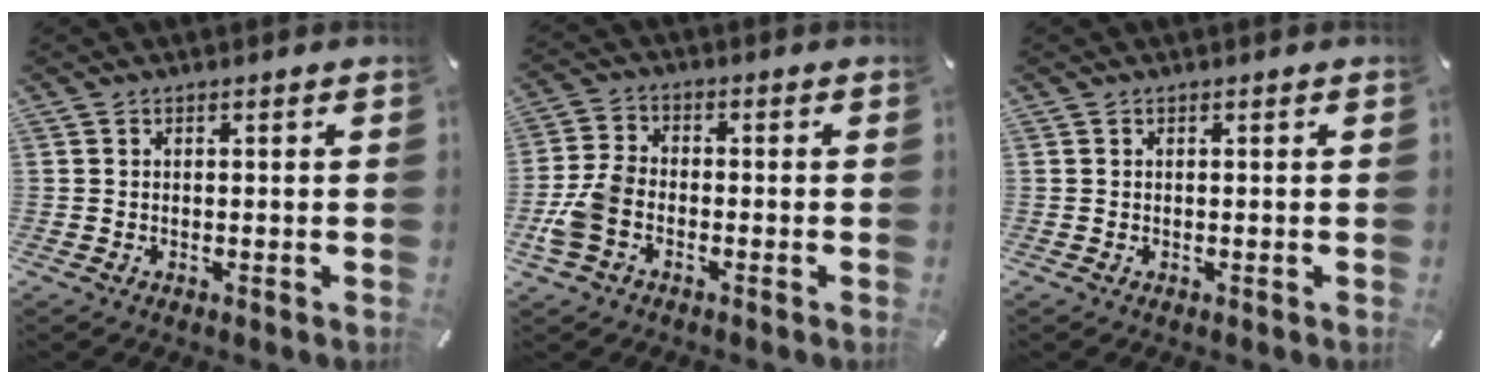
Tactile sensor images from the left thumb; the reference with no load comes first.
{"total": 7.5, "force": [-2.7, 4.9, 4.9], "torque": [-0.117, 0.009, -0.052]}
{"total": 0.0}